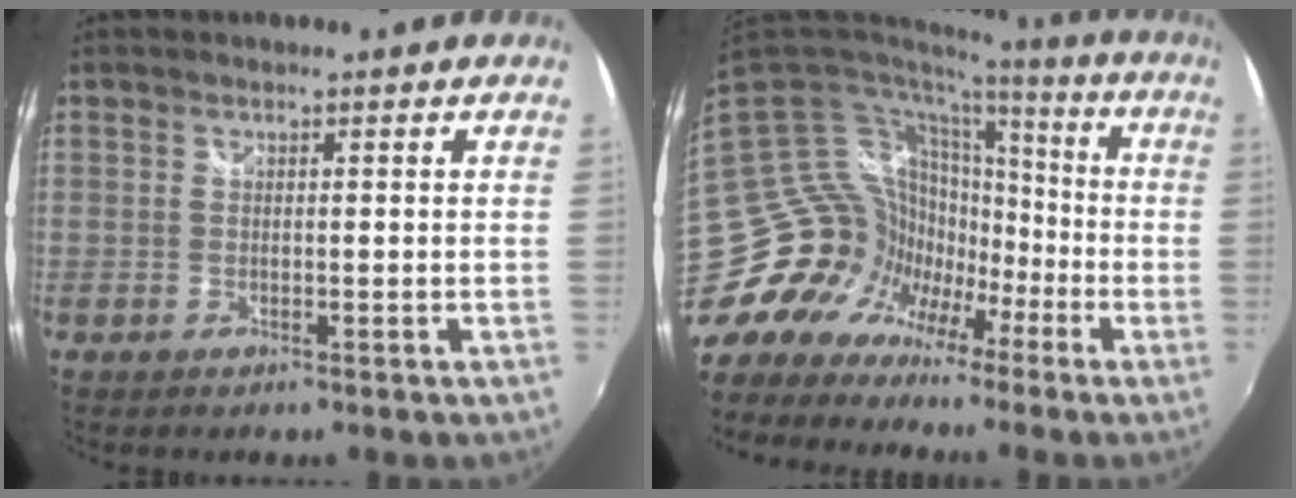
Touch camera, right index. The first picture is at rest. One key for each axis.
{"total": 21.8, "fx": -11.7, "fy": 15.8, "fz": 9.4, "tx": -0.216, "ty": 0.007, "tz": -0.201}